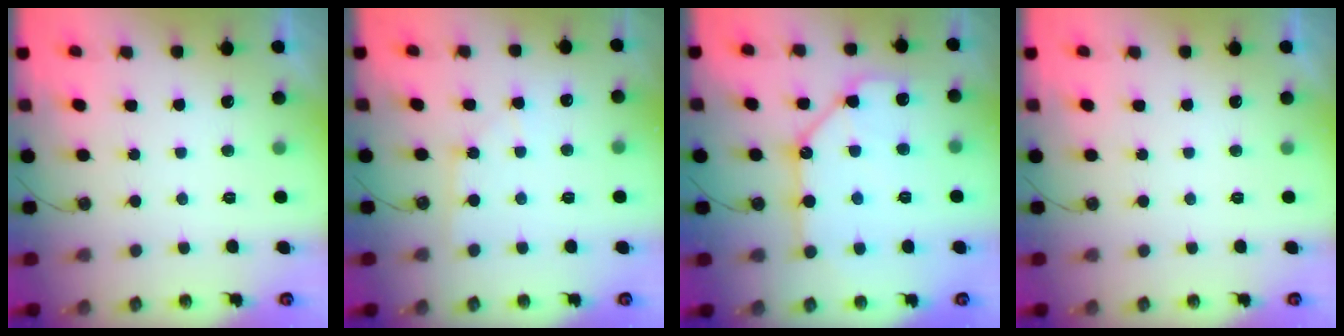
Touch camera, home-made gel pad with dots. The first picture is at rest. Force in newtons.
{"total": 2.5, "press": 2.5, "slide": 0.4}
{"total": 14.7, "press": 14.6, "slide": 1.8}
{"total": 0.0}